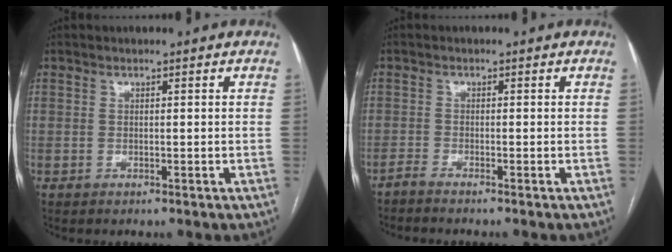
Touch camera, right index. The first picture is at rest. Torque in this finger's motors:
{"motor_torque": [-0.10, -0.11, 0.10, 0.01]}